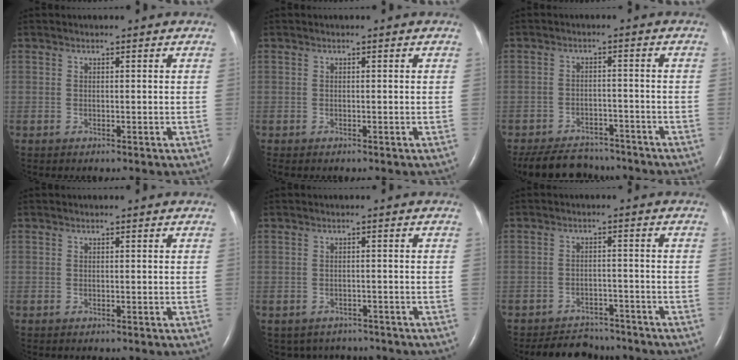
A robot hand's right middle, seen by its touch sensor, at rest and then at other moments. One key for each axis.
{"total": 0.0}
{"total": 10.9, "fx": -9.5, "fy": 4.2, "fz": 3.1, "tx": -0.057, "ty": -0.001, "tz": -0.135}
{"total": 0.0}
{"total": 5.6, "fx": -4.8, "fy": 2.9, "fz": 0.4, "tx": 0.001, "ty": 0.008, "tz": -0.055}
{"total": 6.5, "fx": -6.0, "fy": 2.5, "fz": 0.6, "tx": -0.006, "ty": 0.002, "tz": -0.086}